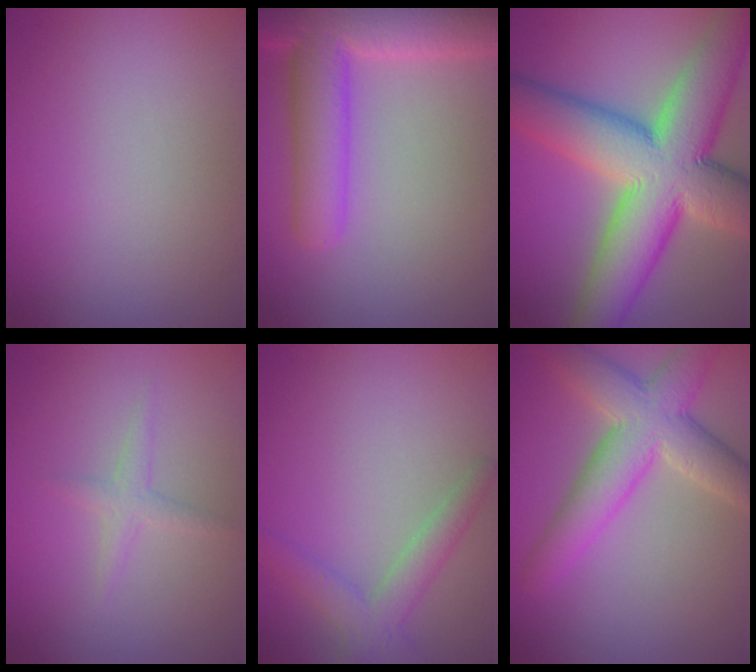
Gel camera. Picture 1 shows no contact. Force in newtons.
{"total": 8.2, "press": 8.2, "slide": 0.5}
{"total": 14.5, "press": 14.5, "slide": 0.7}
{"total": 1.4, "press": 1.4, "slide": 0.0}
{"total": 2.9, "press": 2.9, "slide": 0.1}
{"total": 6.9, "press": 6.9, "slide": 0.4}